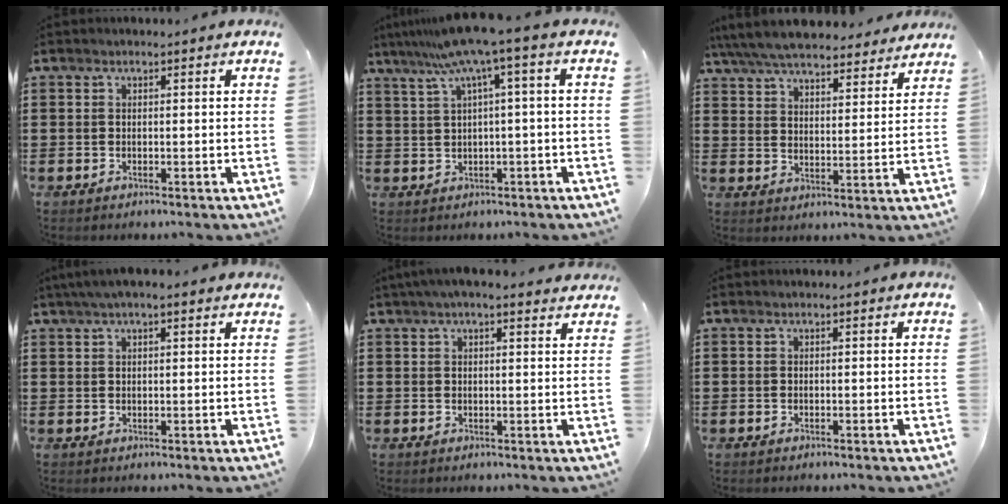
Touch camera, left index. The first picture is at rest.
{"total": 7.3, "force": [2.8, -0.8, 6.7], "torque": [-0.133, -0.016, 0.045]}
{"total": 6.9, "force": [6.5, 1.1, 1.9], "torque": [-0.065, -0.028, 0.118]}
{"total": 2.8, "force": [1.9, 0.6, 1.9], "torque": [-0.041, 0.007, 0.035]}
{"total": 3.2, "force": [2.4, 0.8, 1.9], "torque": [-0.042, 0.006, 0.044]}
{"total": 0.0}